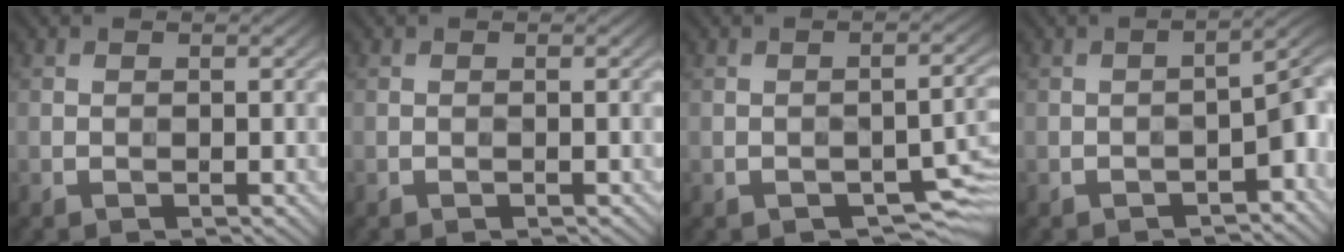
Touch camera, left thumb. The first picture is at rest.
{"total": 0.0}
{"total": 6.0, "force": [-2.9, 2.7, 4.5], "torque": [-0.058, -0.001, -0.039]}
{"total": 5.5, "force": [-2.7, 1.9, 4.4], "torque": [-0.050, 0.000, -0.036]}